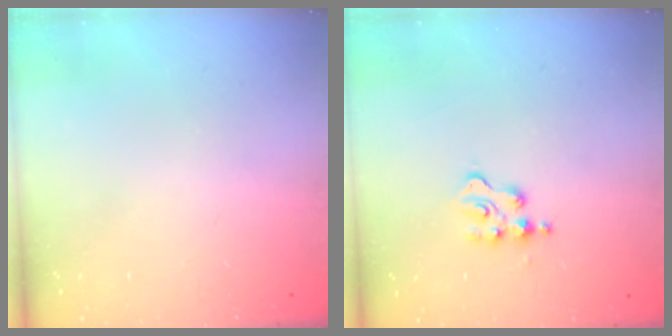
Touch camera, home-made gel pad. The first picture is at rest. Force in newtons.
{"total": 3.3, "press": 3.2, "slide": 0.5}